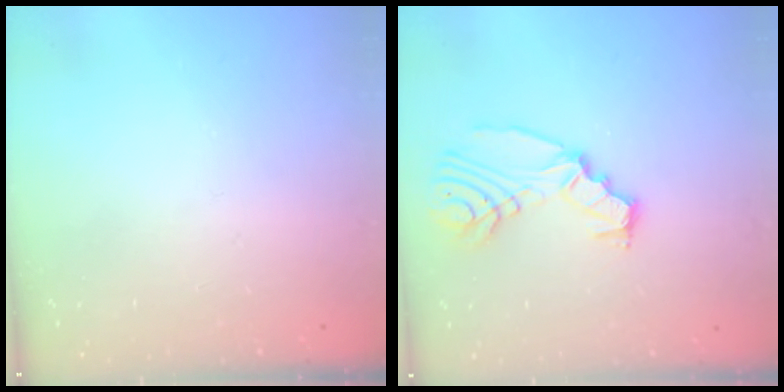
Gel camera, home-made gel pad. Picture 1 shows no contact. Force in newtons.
{"total": 10.3, "press": 9.9, "slide": 2.8}